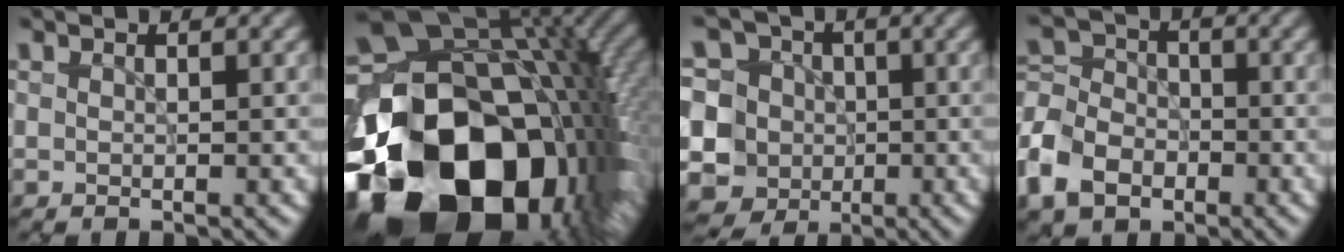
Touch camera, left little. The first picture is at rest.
{"total": 23.5, "force": [-7.7, 16.6, 14.7], "torque": [-0.284, -0.033, -0.102]}
{"total": 10.7, "force": [-1.1, 10.1, 3.5], "torque": [-0.093, 0.022, -0.048]}
{"total": 7.2, "force": [-3.6, 5.2, 3.4], "torque": [-0.082, -0.002, -0.093]}